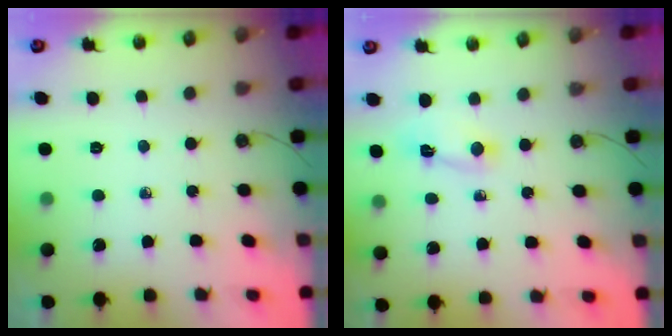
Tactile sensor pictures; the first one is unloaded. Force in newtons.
{"total": 2.3, "press": 2.3, "slide": 0.3}